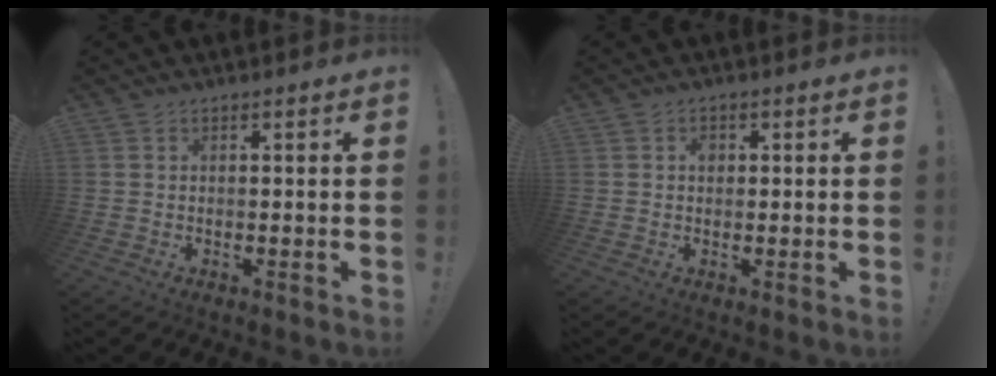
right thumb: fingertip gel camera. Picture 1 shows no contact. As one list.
[{"total": 1.7, "force": [0.2, 1.4, 1.0], "torque": [-0.009, 0.001, 0.000]}]